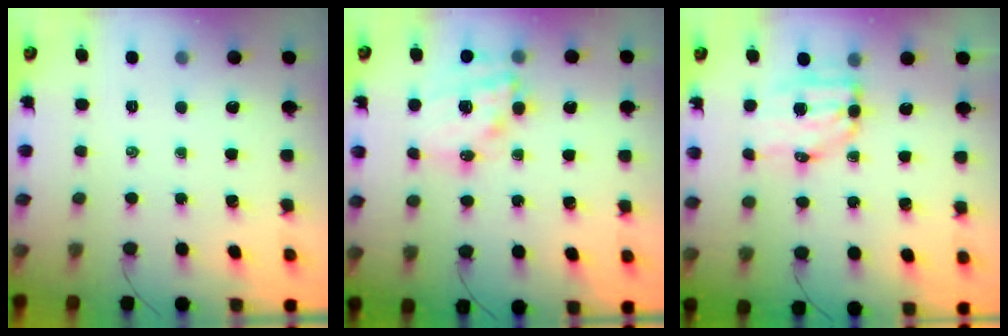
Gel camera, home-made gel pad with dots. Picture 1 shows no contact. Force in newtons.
{"total": 14.8, "press": 14.5, "slide": 3.3}
{"total": 7.7, "press": 7.6, "slide": 1.1}